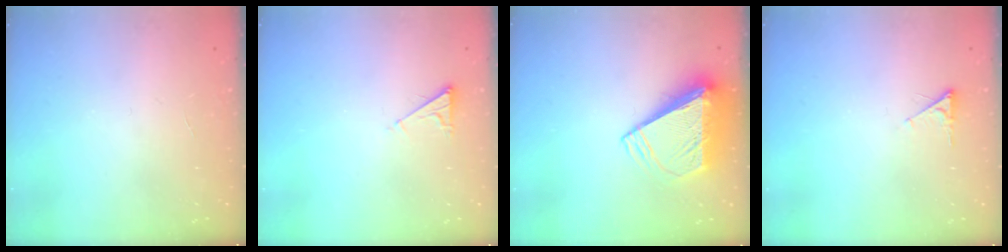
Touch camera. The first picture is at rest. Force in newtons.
{"total": 3.0, "press": 3.0, "slide": 0.4}
{"total": 9.7, "press": 9.6, "slide": 1.4}
{"total": 1.8, "press": 1.7, "slide": 0.3}